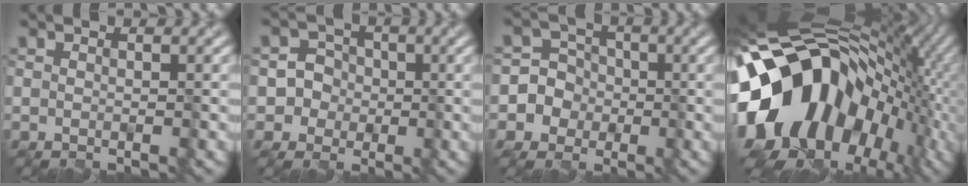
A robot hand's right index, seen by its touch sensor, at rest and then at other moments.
{"total": 4.8, "force": [-0.8, 4.7, 0.6], "torque": [0.000, 0.022, -0.032]}
{"total": 6.4, "force": [-1.2, 6.2, 0.8], "torque": [-0.013, 0.026, -0.045]}
{"total": 17.8, "force": [-1.9, 13.3, 11.7], "torque": [-0.201, -0.001, -0.035]}